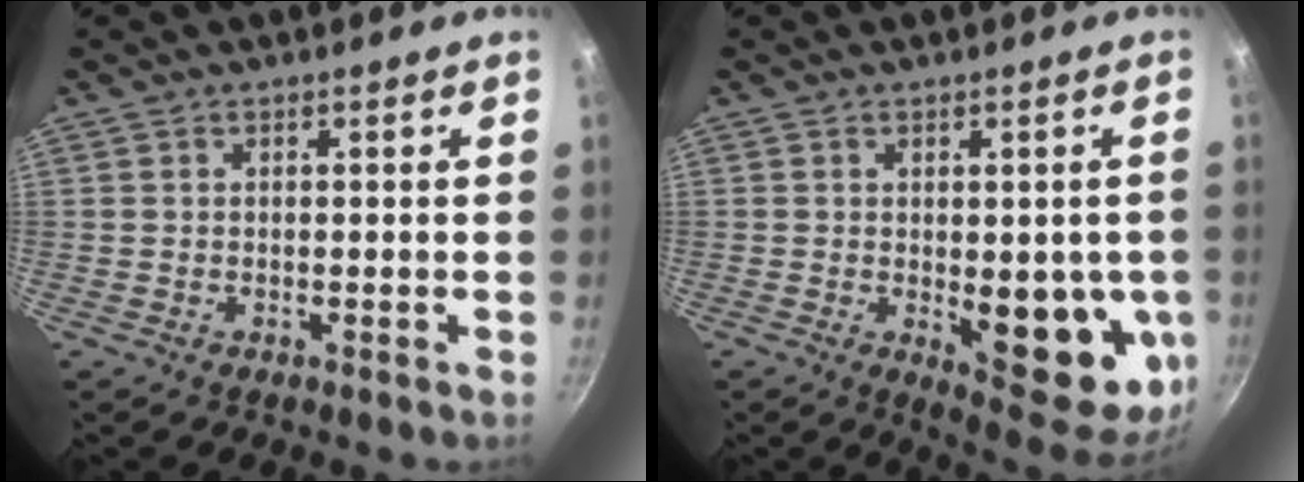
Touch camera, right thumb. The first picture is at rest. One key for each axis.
{"total": 15.8, "fx": -1.9, "fy": 6.7, "fz": 14.2, "tx": -0.128, "ty": -0.024, "tz": -0.014}